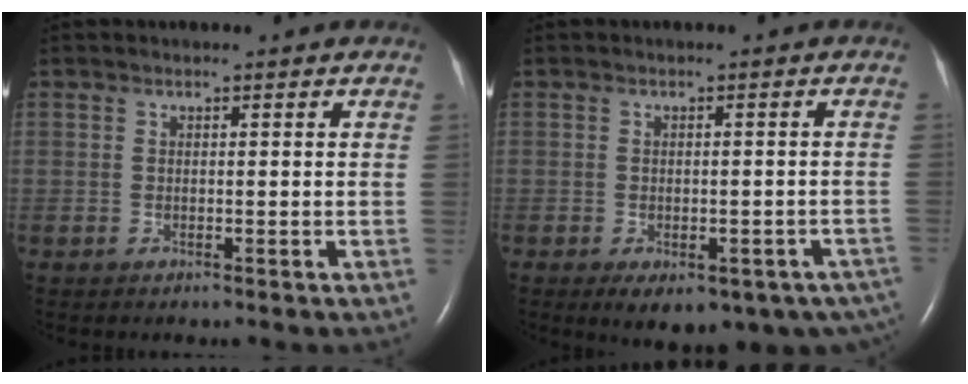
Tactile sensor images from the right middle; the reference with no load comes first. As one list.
[{"total": 14.1, "force": [-9.3, 6.8, 8.1], "torque": [-0.085, -0.005, -0.104]}]